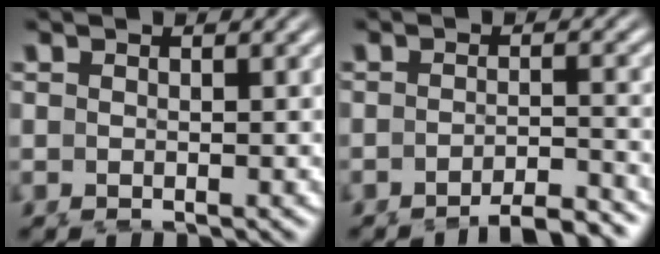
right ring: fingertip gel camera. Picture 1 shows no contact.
{"total": 4.5, "force": [-4.2, 0.0, 1.4], "torque": [-0.011, -0.009, -0.067]}